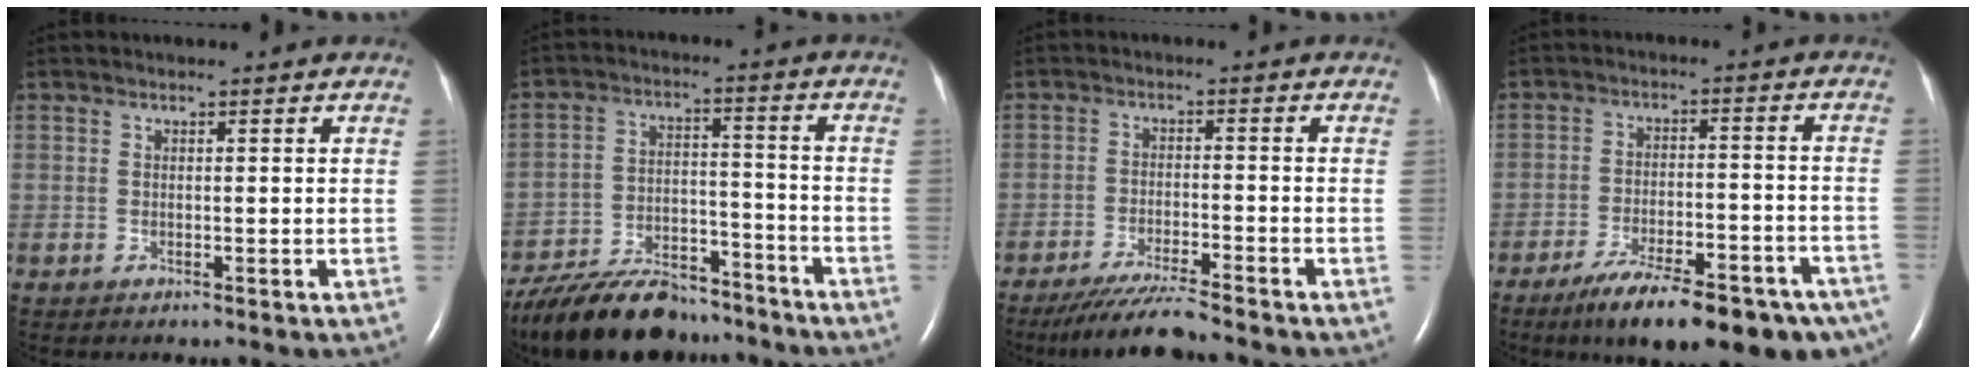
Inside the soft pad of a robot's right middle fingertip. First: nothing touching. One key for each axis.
{"total": 16.1, "fx": -14.0, "fy": 5.0, "fz": 6.2, "tx": -0.120, "ty": 0.001, "tz": -0.225}
{"total": 7.2, "fx": -6.5, "fy": -0.6, "fz": 3.1, "tx": -0.055, "ty": -0.027, "tz": -0.115}
{"total": 19.4, "fx": -14.3, "fy": 5.0, "fz": 12.1, "tx": -0.128, "ty": 0.004, "tz": -0.202}